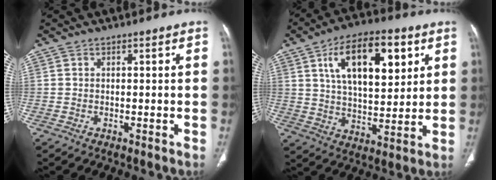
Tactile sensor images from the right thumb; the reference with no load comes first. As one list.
[{"total": 18.0, "force": [7.0, 8.7, 14.2], "torque": [-0.193, -0.018, 0.117]}]